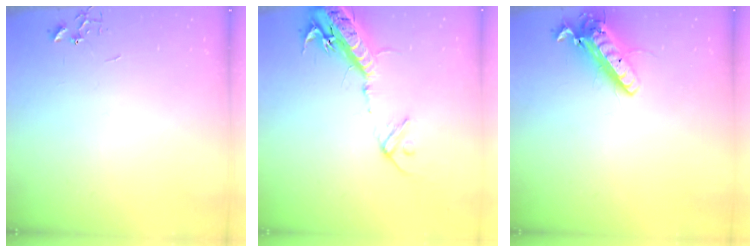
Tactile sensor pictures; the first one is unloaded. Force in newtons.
{"total": 18.2, "press": 17.7, "slide": 4.1}
{"total": 15.3, "press": 15.1, "slide": 2.8}